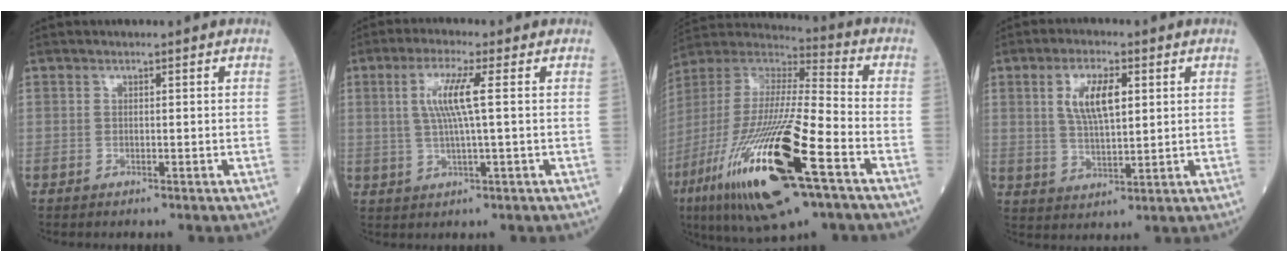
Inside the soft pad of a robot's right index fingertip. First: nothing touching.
{"total": 6.2, "force": [1.2, -0.2, 6.1], "torque": [-0.130, 0.005, 0.026]}
{"total": 26.9, "force": [-11.9, 4.3, 23.7], "torque": [-0.498, -0.064, -0.218]}
{"total": 7.5, "force": [2.3, 2.4, 6.7], "torque": [-0.131, 0.006, 0.048]}